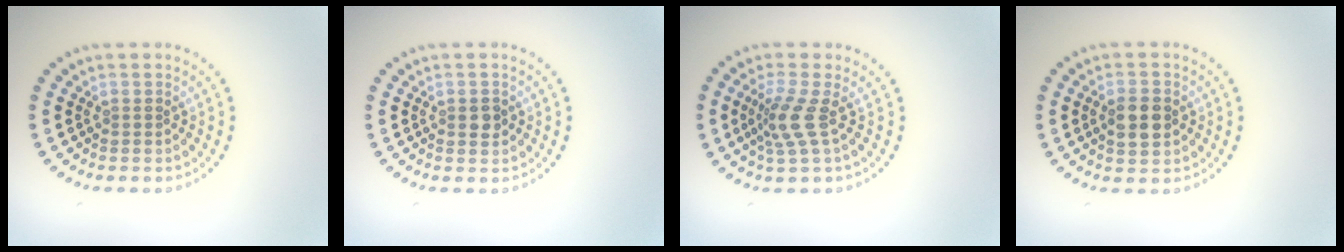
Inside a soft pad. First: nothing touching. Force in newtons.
{"total": 1.3, "press": 1.3, "slide": 0.1}
{"total": 2.9, "press": 2.1, "slide": 2.0}
{"total": 3.4, "press": 3.4, "slide": 0.1}